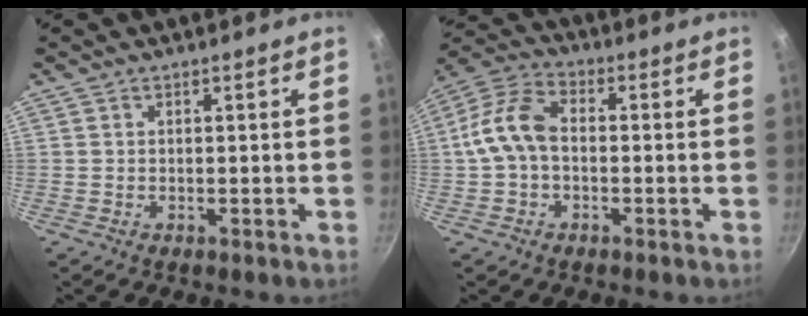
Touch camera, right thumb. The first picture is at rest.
{"total": 9.8, "force": [-0.7, 6.5, 7.2], "torque": [-0.132, 0.035, -0.028]}